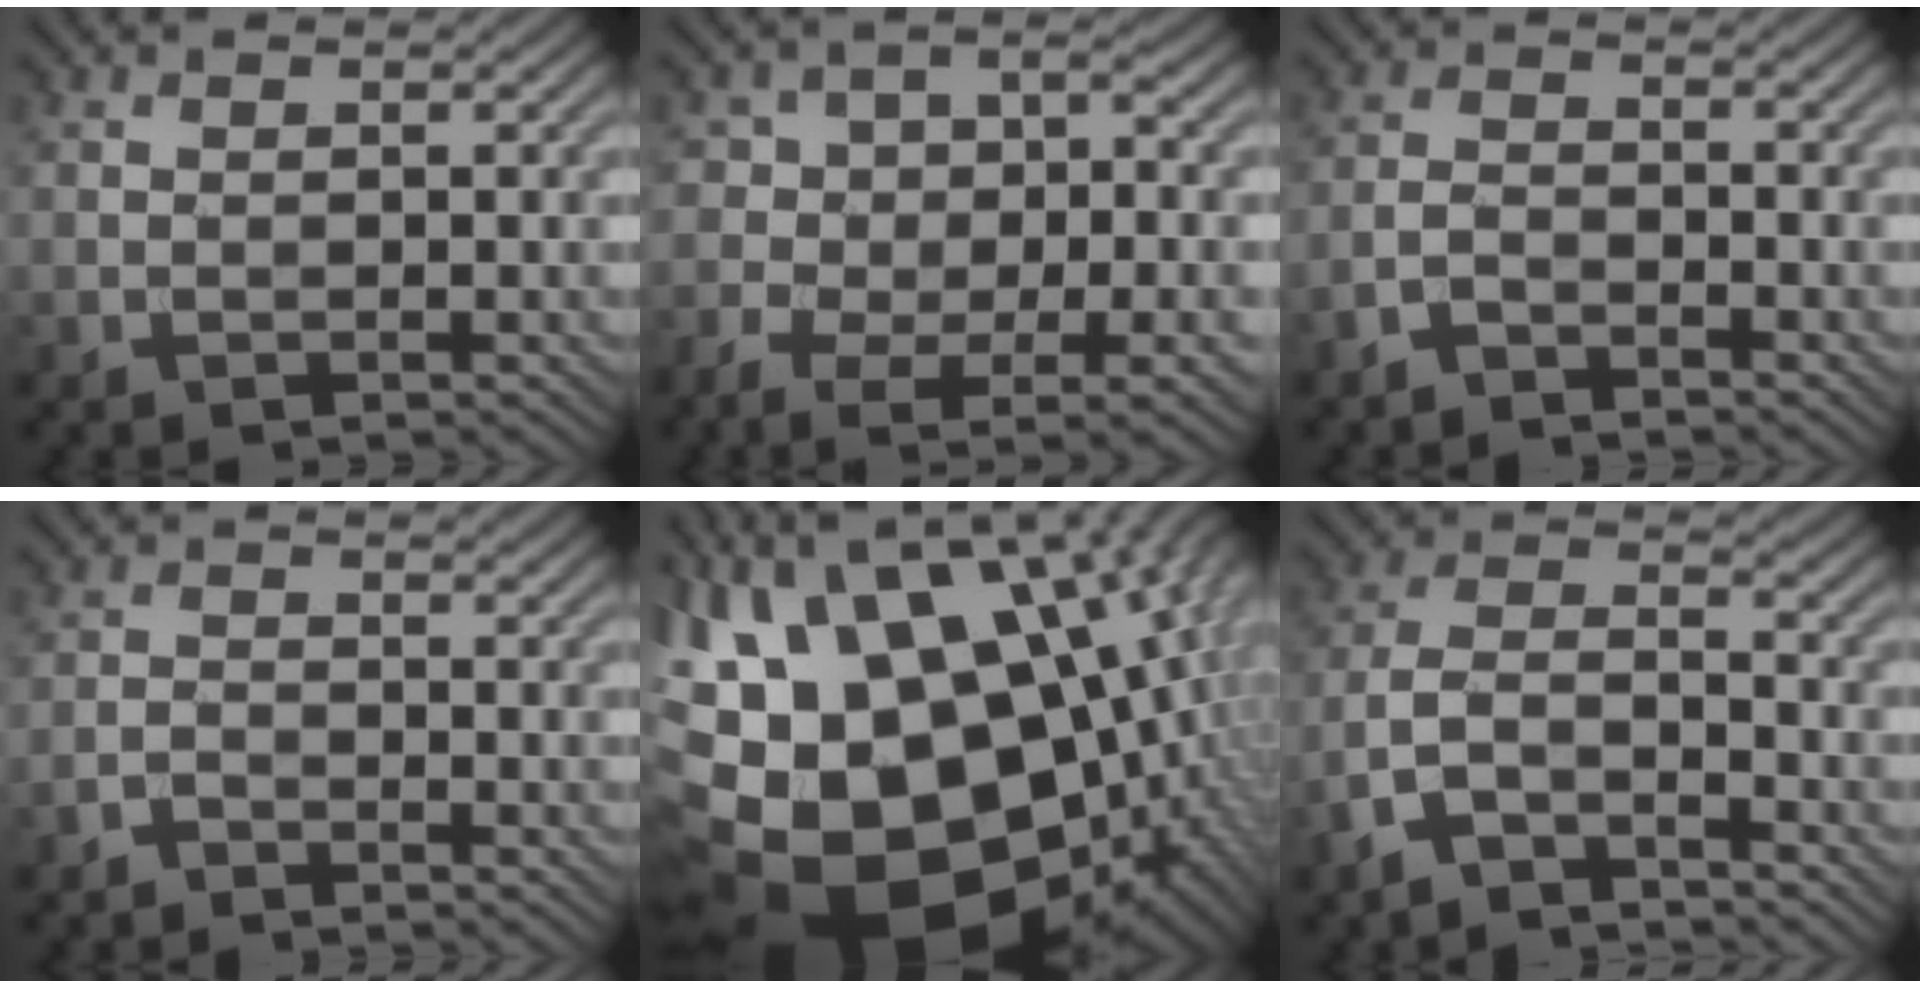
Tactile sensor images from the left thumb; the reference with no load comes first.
{"total": 12.8, "force": [-5.3, 7.6, 8.8], "torque": [-0.160, -0.024, -0.066]}
{"total": 2.4, "force": [-2.2, 0.5, 0.9], "torque": [-0.021, 0.002, -0.053]}
{"total": 1.7, "force": [-1.6, 0.3, 0.5], "torque": [-0.011, 0.002, -0.038]}
{"total": 22.5, "force": [-1.1, 14.7, 17.1], "torque": [-0.333, -0.005, 0.011]}
{"total": 6.6, "force": [-4.4, 2.4, 4.3], "torque": [-0.092, 0.002, -0.099]}